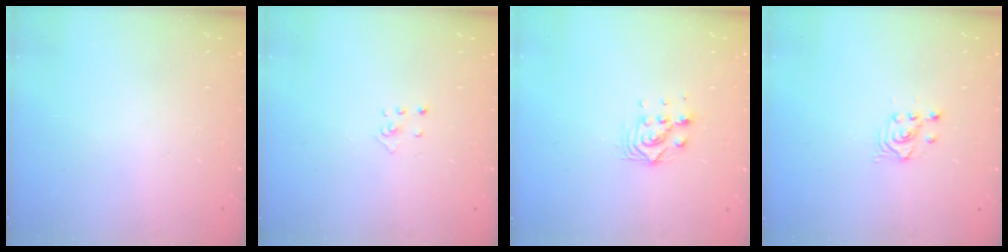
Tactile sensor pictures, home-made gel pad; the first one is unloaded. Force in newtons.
{"total": 2.9, "press": 2.9, "slide": 0.3}
{"total": 7.0, "press": 7.0, "slide": 0.5}
{"total": 2.7, "press": 2.7, "slide": 0.3}